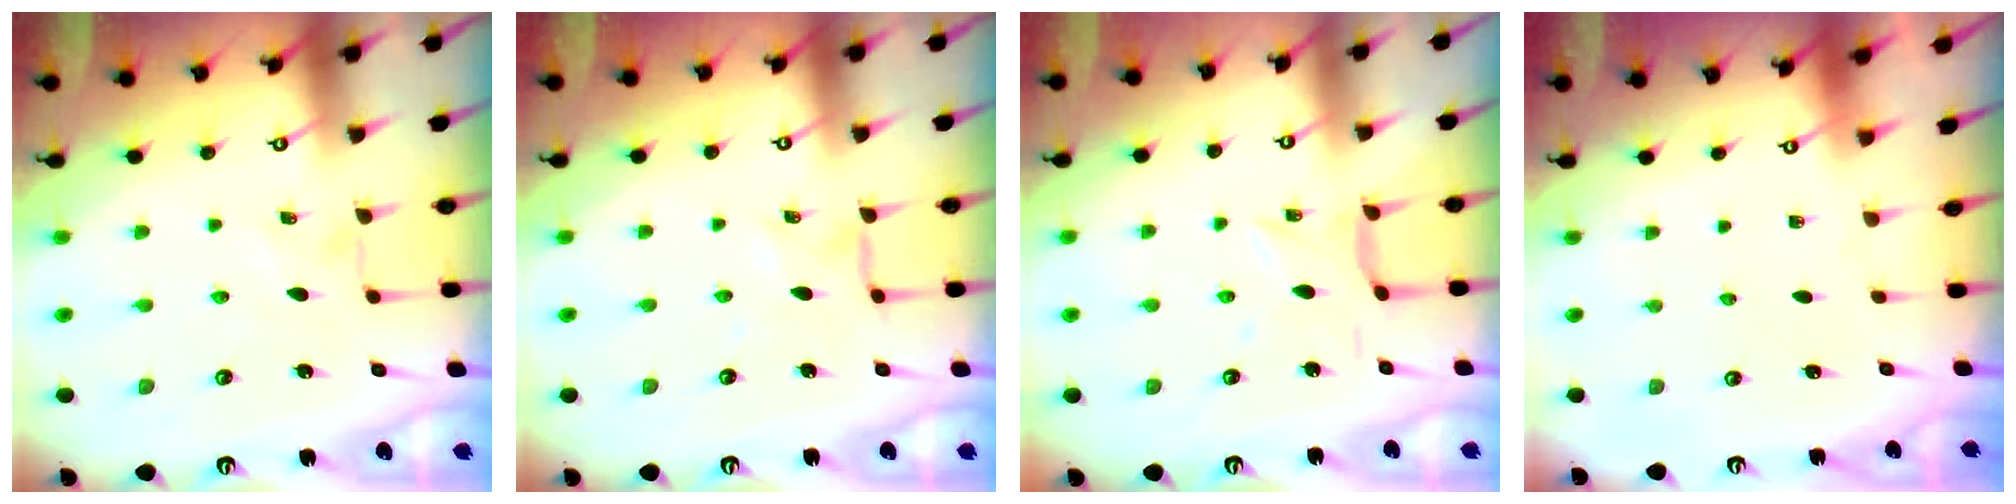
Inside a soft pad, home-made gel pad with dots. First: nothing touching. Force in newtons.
{"total": 1.7, "press": 1.6, "slide": 0.2}
{"total": 5.9, "press": 5.8, "slide": 0.9}
{"total": 0.0}